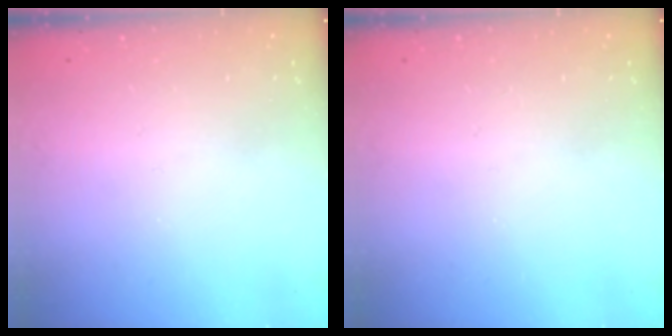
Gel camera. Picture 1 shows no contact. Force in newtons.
{"total": 0.0}